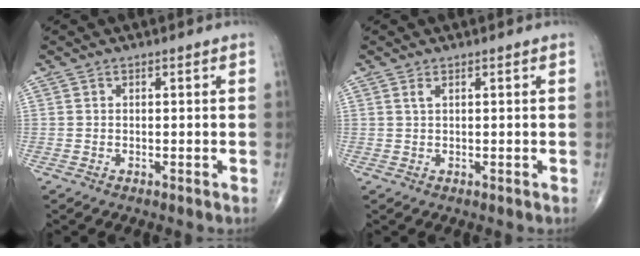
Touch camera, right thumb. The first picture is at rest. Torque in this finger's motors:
{"motor_torque": [-0.08, -0.08, 0.15, 0.22, -0.08]}